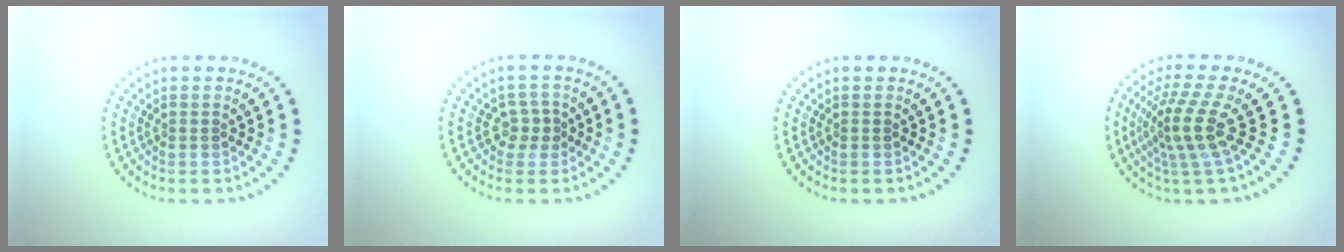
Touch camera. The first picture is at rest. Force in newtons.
{"total": 1.7, "press": 1.5, "slide": 0.8}
{"total": 0.0}
{"total": 4.2, "press": 3.0, "slide": 3.0}